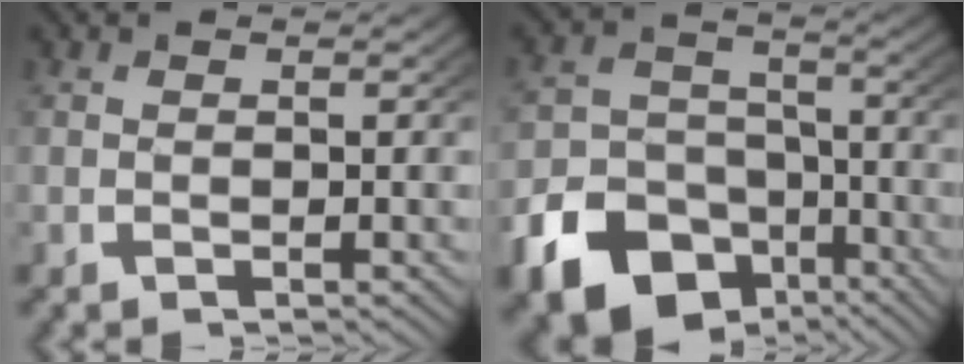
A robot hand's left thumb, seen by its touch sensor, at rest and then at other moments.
{"total": 13.3, "force": [-7.5, 9.3, 5.7], "torque": [-0.097, -0.045, -0.115]}